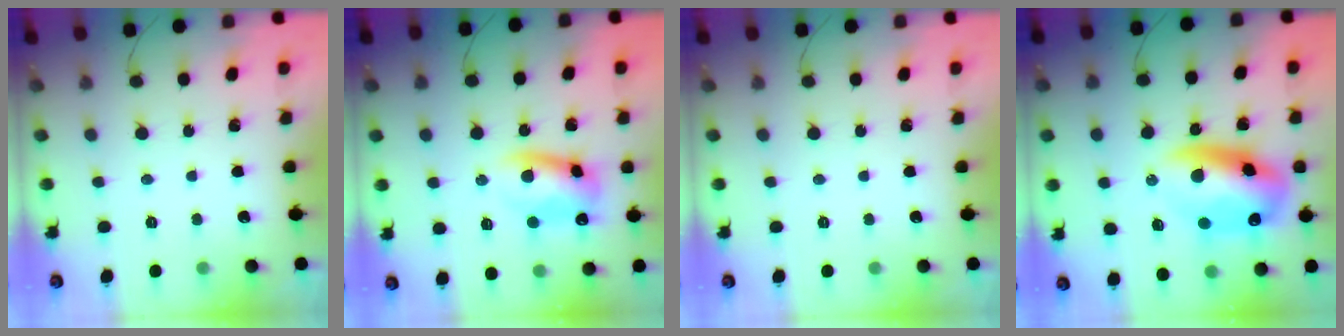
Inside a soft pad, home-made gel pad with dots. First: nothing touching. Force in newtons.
{"total": 9.4, "press": 9.3, "slide": 1.5}
{"total": 0.0}
{"total": 16.4, "press": 16.1, "slide": 3.5}